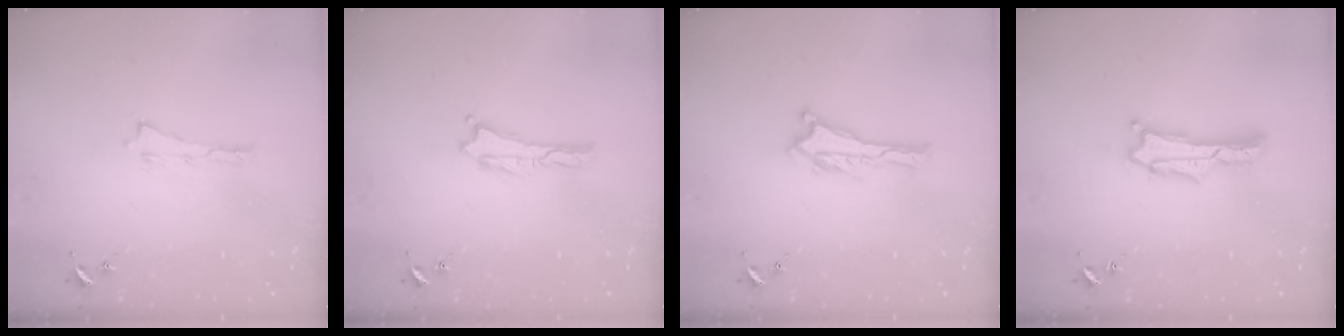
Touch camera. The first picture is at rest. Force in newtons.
{"total": 0.0}
{"total": 0.0}
{"total": 1.7, "press": 1.7, "slide": 0.3}